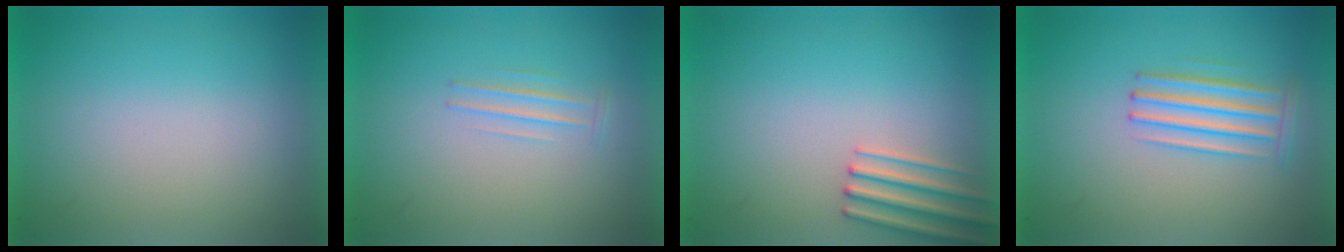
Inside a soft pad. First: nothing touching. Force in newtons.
{"total": 1.1}
{"total": 2.5}
{"total": 2.8}